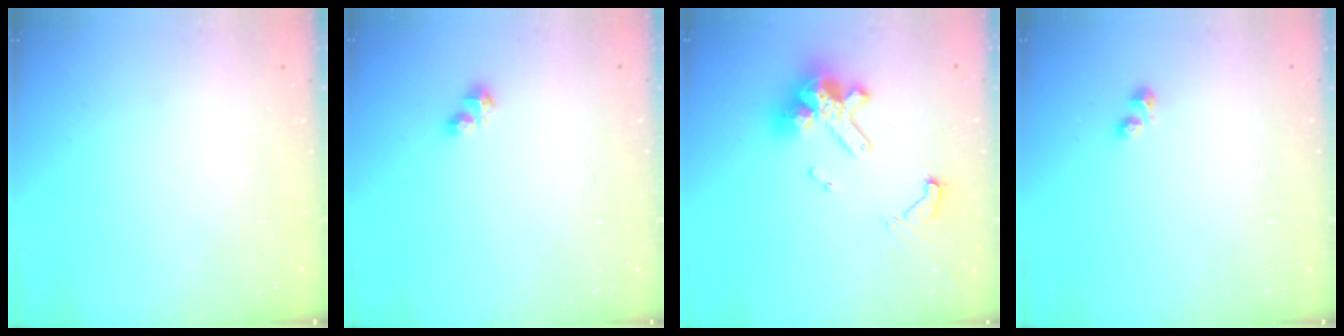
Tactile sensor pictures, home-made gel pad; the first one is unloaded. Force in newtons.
{"total": 3.5, "press": 3.5, "slide": 0.5}
{"total": 14.0, "press": 13.8, "slide": 2.3}
{"total": 1.7, "press": 1.6, "slide": 0.6}